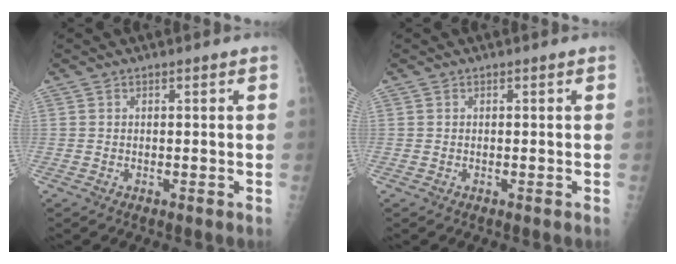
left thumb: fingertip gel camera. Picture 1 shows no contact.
{"total": 0.0}